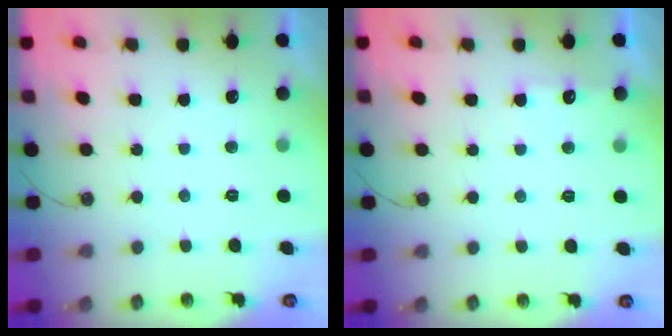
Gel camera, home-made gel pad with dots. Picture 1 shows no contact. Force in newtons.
{"total": 4.6, "press": 4.5, "slide": 0.6}